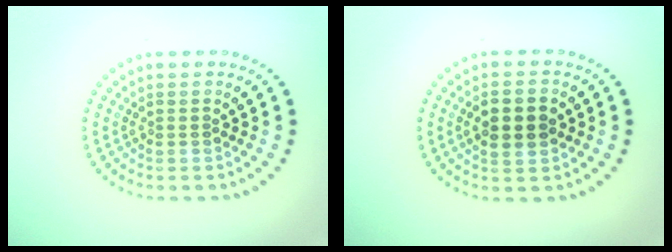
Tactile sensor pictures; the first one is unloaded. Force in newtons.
{"total": 3.7, "press": 3.7, "slide": 0.1}